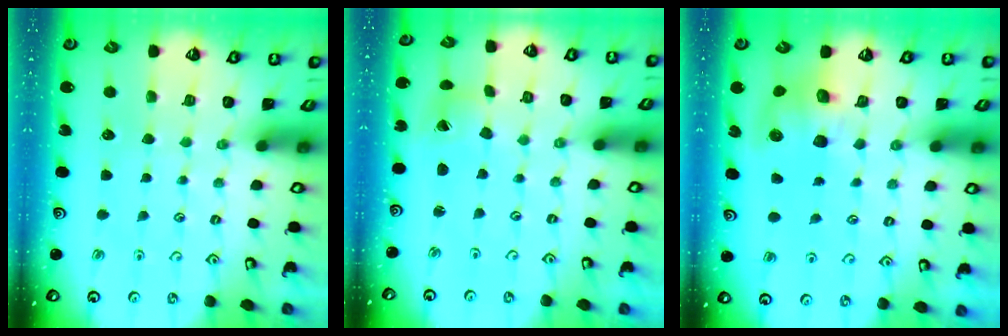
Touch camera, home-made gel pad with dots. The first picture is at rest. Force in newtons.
{"total": 2.5, "press": 2.5, "slide": 0.3}
{"total": 8.7, "press": 8.6, "slide": 1.2}